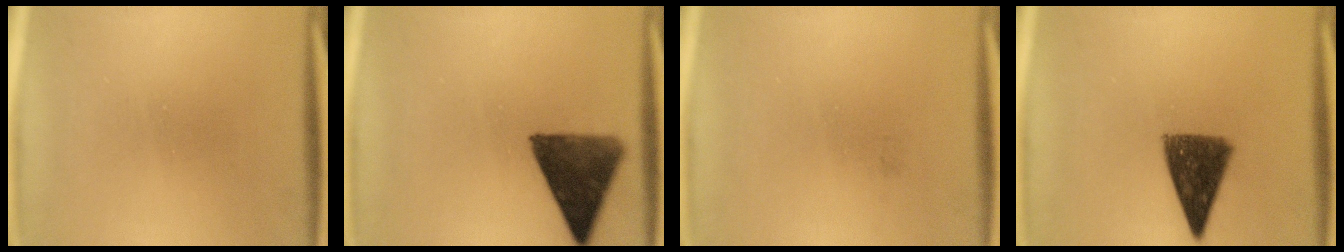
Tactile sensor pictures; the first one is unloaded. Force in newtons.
{"total": 11.3}
{"total": 0.7}
{"total": 9.8}